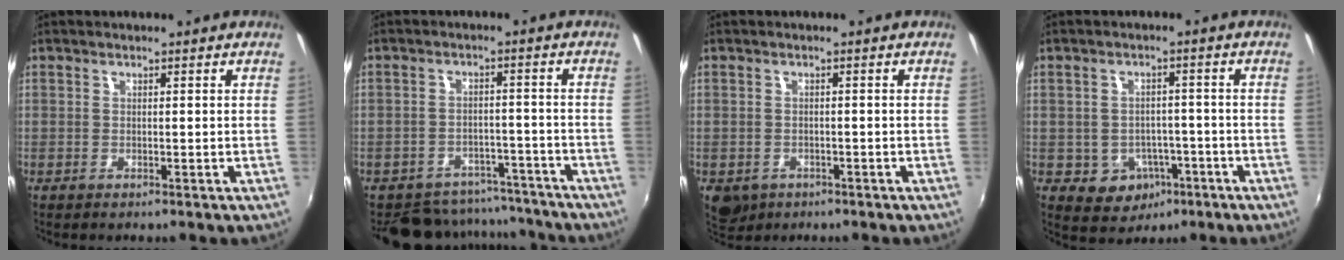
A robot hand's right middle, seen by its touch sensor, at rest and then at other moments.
{"total": 11.9, "force": [-10.5, 5.1, 2.2], "torque": [-0.055, 0.028, -0.130]}
{"total": 4.5, "force": [-2.2, 3.4, 2.0], "torque": [-0.042, -0.012, -0.027]}
{"total": 6.6, "force": [-2.9, 5.6, 2.0], "torque": [-0.048, 0.015, -0.020]}